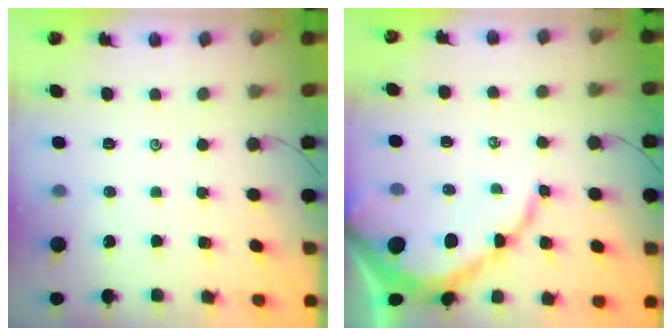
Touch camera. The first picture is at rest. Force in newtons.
{"total": 9.2, "press": 9.1, "slide": 1.0}